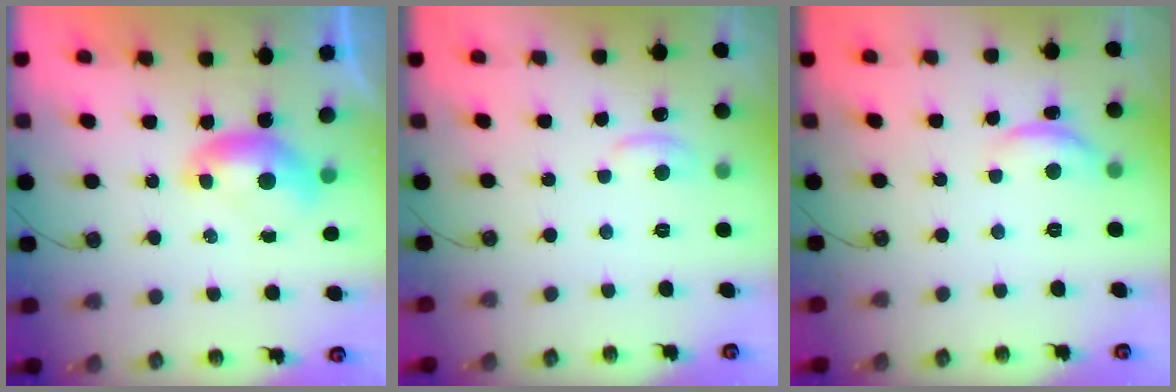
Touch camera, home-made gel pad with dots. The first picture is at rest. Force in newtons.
{"total": 1.5, "press": 1.2, "slide": 0.9}
{"total": 2.6, "press": 2.6, "slide": 0.5}